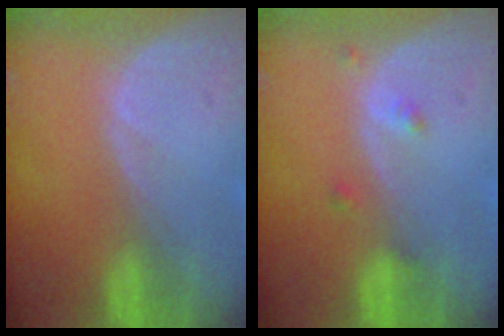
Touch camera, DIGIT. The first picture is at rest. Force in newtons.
{"total": 1.6, "press": 1.5, "slide": 0.1}